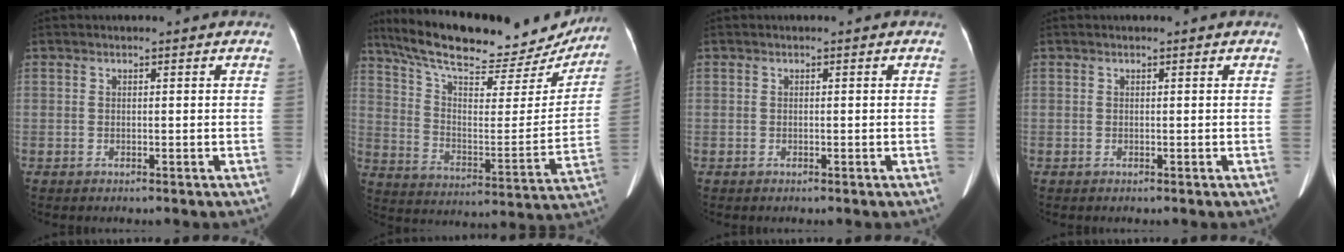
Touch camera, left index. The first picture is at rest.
{"total": 24.8, "force": [21.8, 6.6, 10.0], "torque": [-0.164, -0.015, 0.308]}
{"total": 0.0}
{"total": 0.0}